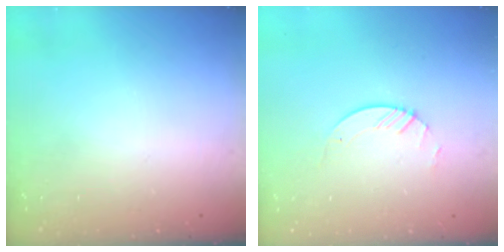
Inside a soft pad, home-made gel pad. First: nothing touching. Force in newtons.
{"total": 3.5, "press": 3.5, "slide": 0.3}